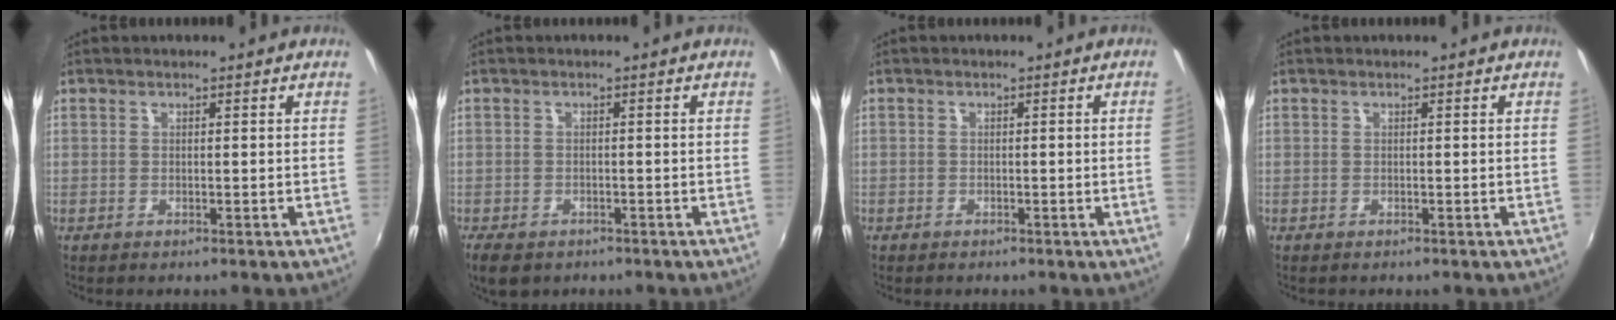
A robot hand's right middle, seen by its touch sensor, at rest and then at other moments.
{"total": 5.7, "force": [-3.8, 3.2, 2.8], "torque": [-0.071, -0.022, -0.063]}
{"total": 0.6, "force": [-0.4, -0.1, 0.4], "torque": [-0.014, 0.000, -0.011]}
{"total": 0.0}